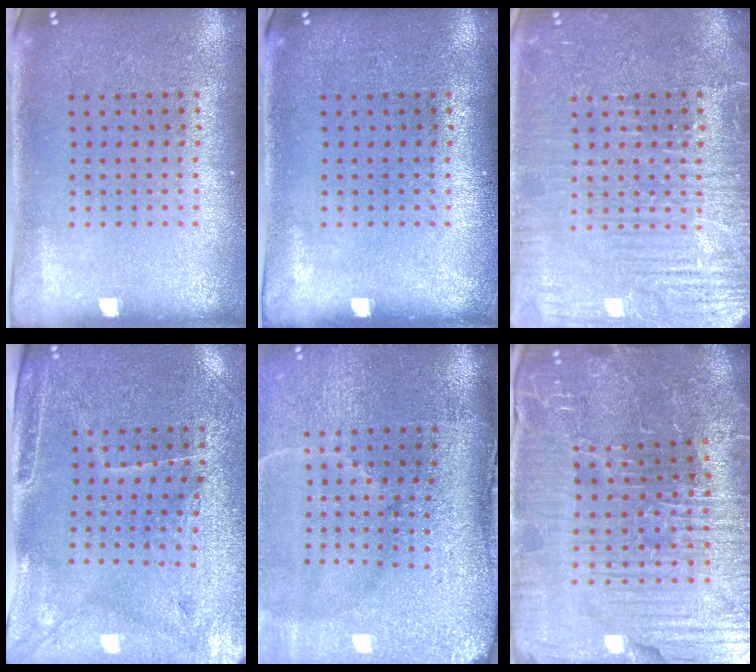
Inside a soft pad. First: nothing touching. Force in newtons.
{"total": 0.0}
{"total": 6.0, "press": 6.0, "slide": 0.7}
{"total": 3.3, "press": 3.1, "slide": 1.2}
{"total": 5.1, "press": 4.1, "slide": 3.0}
{"total": 6.2, "press": 5.8, "slide": 2.1}